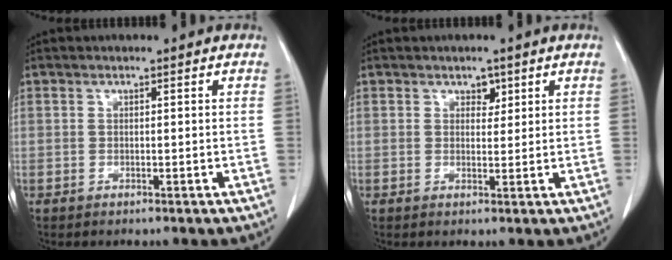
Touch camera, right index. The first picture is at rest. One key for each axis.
{"total": 1.7, "fx": 1.0, "fy": 1.1, "fz": 0.8, "tx": -0.004, "ty": -0.003, "tz": 0.014}